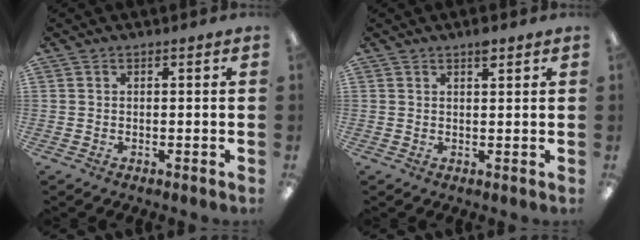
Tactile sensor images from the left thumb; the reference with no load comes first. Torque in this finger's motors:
{"motor_torque": [0.63, 0.17, 1.02, -0.20, 0.00]}